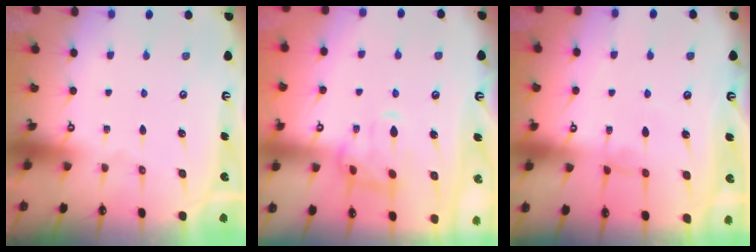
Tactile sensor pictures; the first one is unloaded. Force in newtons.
{"total": 2.5, "press": 2.4, "slide": 0.6}
{"total": 0.7, "press": 0.6, "slide": 0.4}